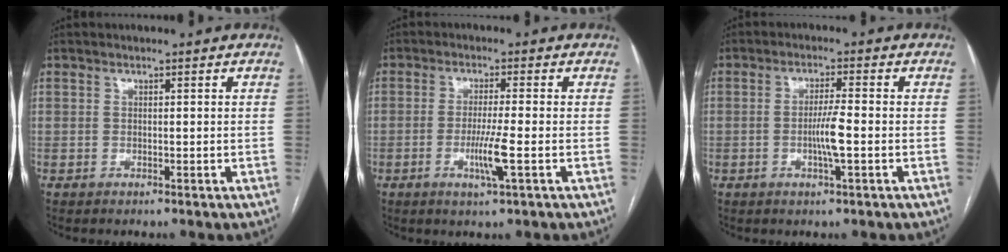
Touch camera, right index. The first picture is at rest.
{"total": 4.9, "force": [-1.5, -0.4, 4.7], "torque": [-0.091, -0.012, -0.028]}
{"total": 4.3, "force": [-0.9, -0.1, 4.2], "torque": [-0.079, -0.005, -0.019]}